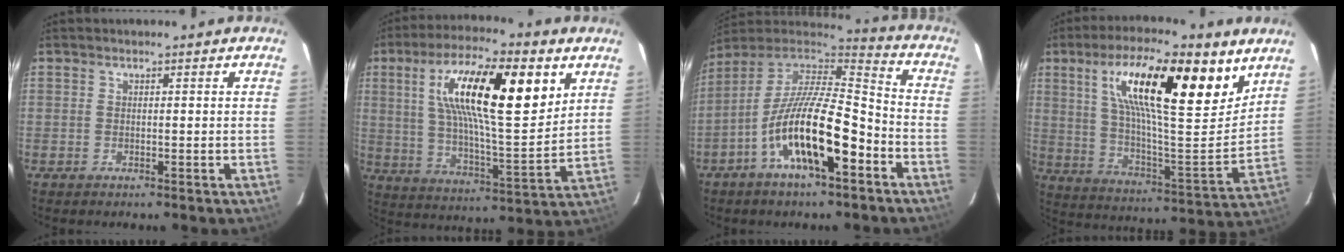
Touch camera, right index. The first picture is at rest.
{"total": 21.0, "force": [7.5, 5.7, 18.7], "torque": [-0.325, 0.015, 0.125]}
{"total": 18.5, "force": [-8.3, 5.8, 15.5], "torque": [-0.283, -0.012, -0.156]}
{"total": 24.3, "force": [12.6, 6.3, 19.8], "torque": [-0.327, 0.029, 0.214]}